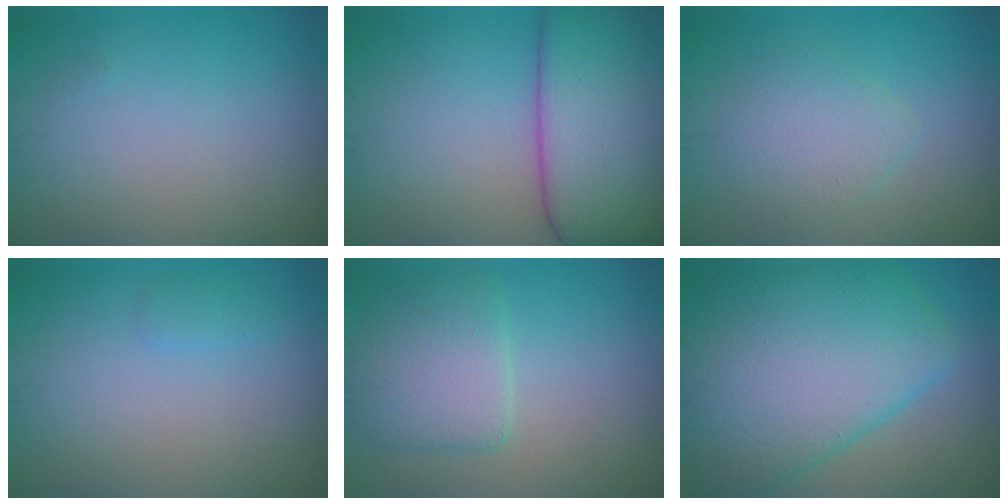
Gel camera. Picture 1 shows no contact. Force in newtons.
{"total": 11.6, "press": 11.6, "slide": 0.6}
{"total": 2.9, "press": 2.9, "slide": 0.2}
{"total": 0.8, "press": 0.8, "slide": 0.1}
{"total": 4.4, "press": 4.4, "slide": 0.3}
{"total": 11.3, "press": 11.3, "slide": 0.3}